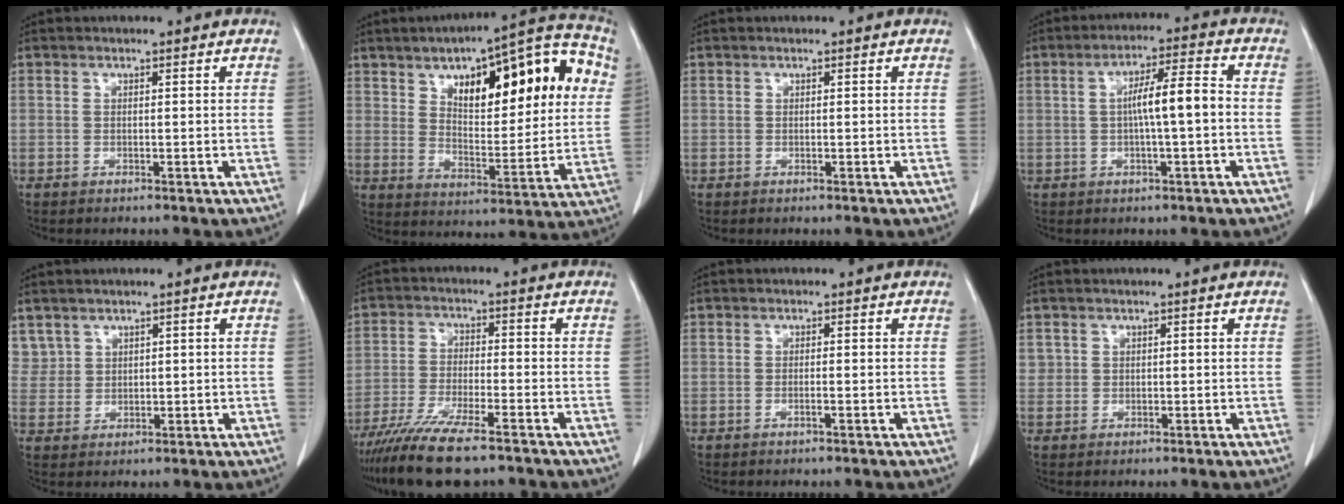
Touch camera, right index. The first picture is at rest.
{"total": 23.1, "force": [8.6, 7.9, 19.9], "torque": [-0.279, 0.035, 0.126]}
{"total": 0.0}
{"total": 6.8, "force": [-0.3, 0.6, 6.8], "torque": [-0.118, 0.016, -0.006]}
{"total": 3.9, "force": [2.5, 3.0, 0.0], "torque": [0.007, 0.006, 0.056]}
{"total": 12.2, "force": [-9.4, 1.6, 7.5], "torque": [-0.135, -0.031, -0.161]}
{"total": 0.7, "force": [-0.3, -0.1, 0.6], "torque": [-0.012, 0.001, -0.005]}
{"total": 1.5, "force": [0.6, 1.3, 0.1], "torque": [0.016, 0.004, 0.007]}